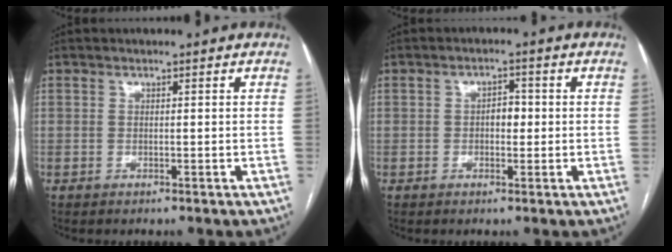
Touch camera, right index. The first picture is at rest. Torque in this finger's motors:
{"motor_torque": [0.18, 0.03, 0.19, 0.01]}